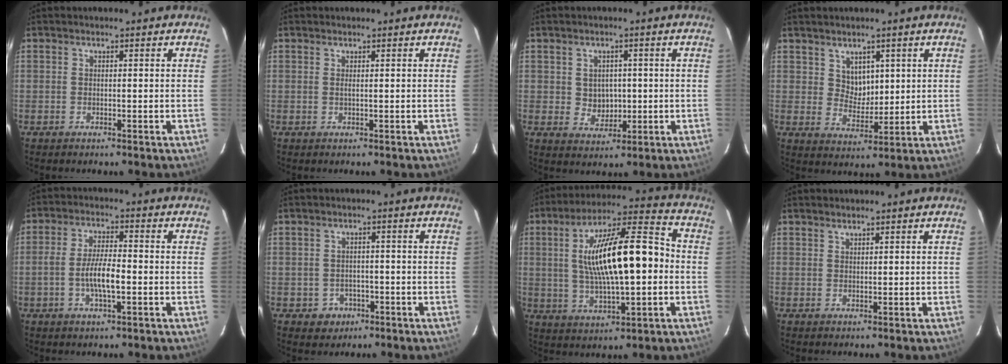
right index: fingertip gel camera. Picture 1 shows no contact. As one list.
[{"total": 0.5, "force": [0.4, -0.2, 0.3], "torque": [-0.009, -0.001, 0.005]}, {"total": 4.4, "force": [0.3, 3.9, 1.9], "torque": [-0.033, 0.007, 0.015]}, {"total": 4.8, "force": [2.5, 3.7, 1.8], "torque": [-0.024, 0.001, 0.052]}, {"total": 6.6, "force": [-1.6, 1.8, 6.1], "torque": [-0.121, 0.005, -0.029]}, {"total": 4.0, "force": [-1.5, 3.7, 0.6], "torque": [-0.022, 0.010, -0.011]}, {"total": 18.9, "force": [0.5, 5.5, 18.0], "torque": [-0.312, 0.024, 0.014]}, {"total": 0.9, "force": [0.8, 0.2, 0.2], "torque": [-0.003, 0.001, 0.016]}]